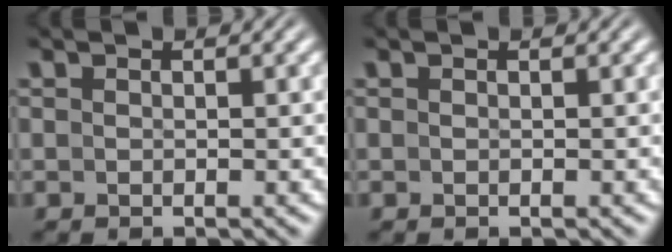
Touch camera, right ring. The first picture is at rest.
{"total": 0.0}